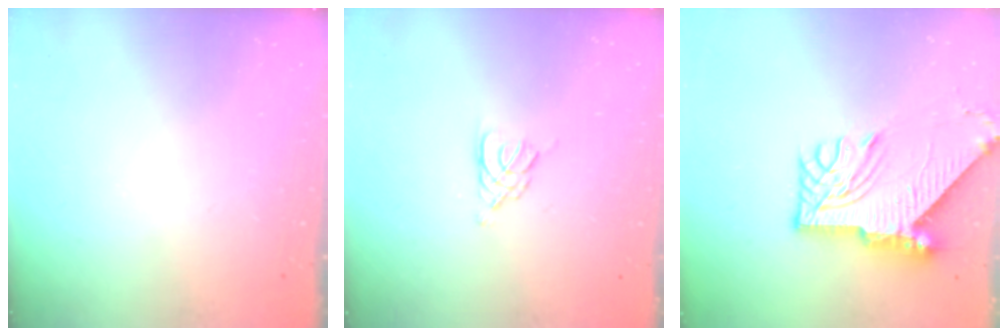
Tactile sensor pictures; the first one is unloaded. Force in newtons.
{"total": 4.1, "press": 4.1, "slide": 0.6}
{"total": 12.0, "press": 11.9, "slide": 1.4}